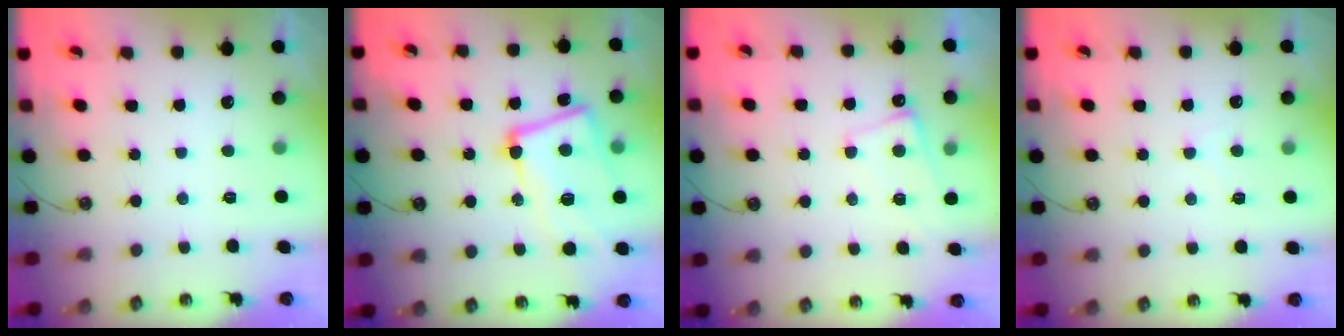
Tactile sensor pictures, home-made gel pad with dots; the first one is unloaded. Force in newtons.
{"total": 10.3, "press": 10.1, "slide": 2.2}
{"total": 1.6, "press": 1.5, "slide": 0.4}
{"total": 0.8, "press": 0.8, "slide": 0.2}